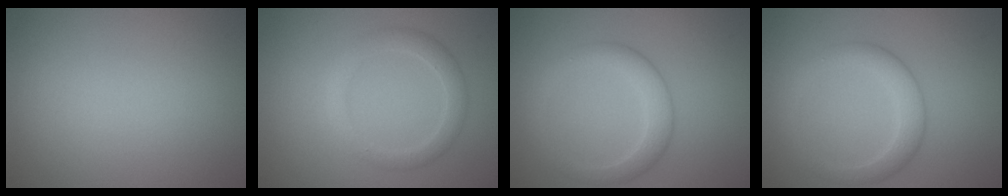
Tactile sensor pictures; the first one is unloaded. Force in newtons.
{"total": 2.5, "press": 2.5, "slide": 0.0}
{"total": 3.0, "press": 3.0, "slide": 0.2}
{"total": 3.0, "press": 3.0, "slide": 0.2}